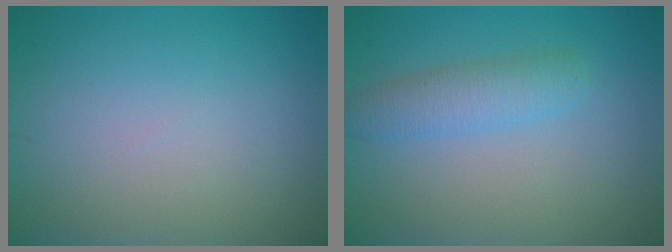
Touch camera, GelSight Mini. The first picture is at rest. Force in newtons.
{"total": 2.8, "press": 2.8, "slide": 0.1}